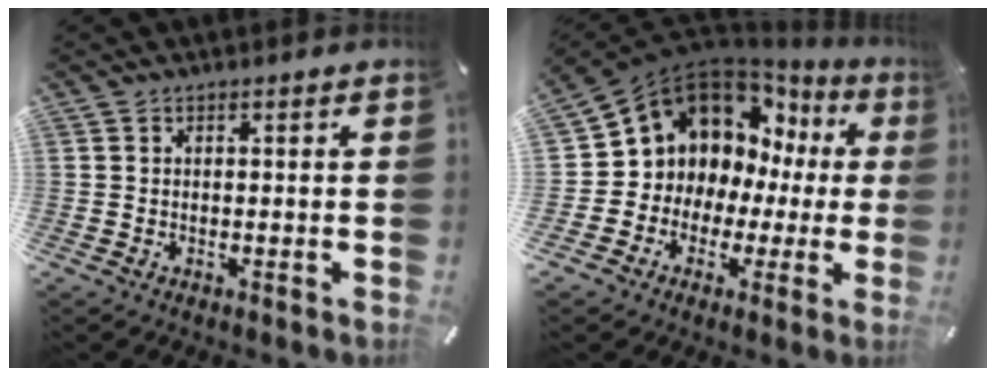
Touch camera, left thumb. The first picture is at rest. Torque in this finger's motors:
{"motor_torque": [1.75, 3.25, 1.62, 1.01, 0.13]}